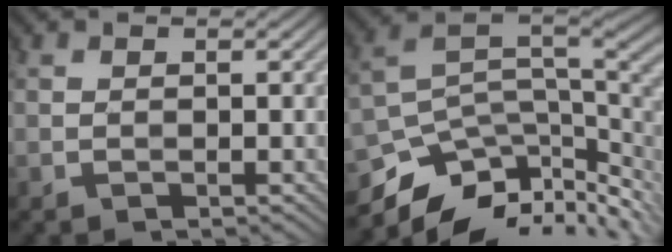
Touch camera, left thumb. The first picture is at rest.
{"total": 11.6, "force": [-6.4, 6.4, 7.4], "torque": [-0.156, -0.021, -0.101]}